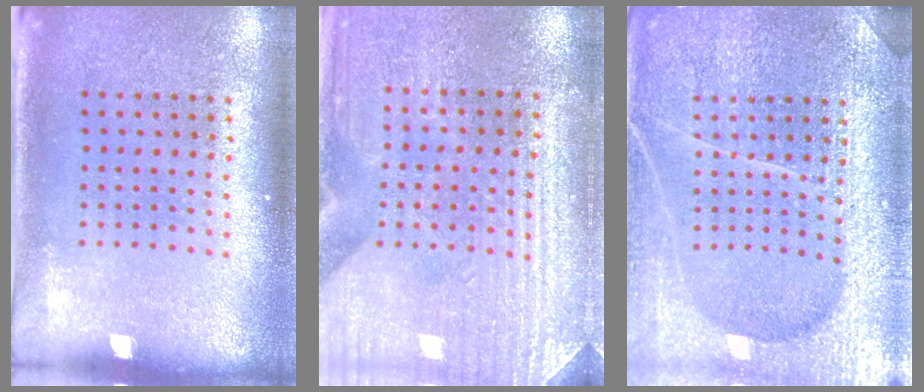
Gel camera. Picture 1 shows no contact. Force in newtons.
{"total": 3.2, "press": 3.1, "slide": 0.5}
{"total": 6.2, "press": 6.2, "slide": 0.7}